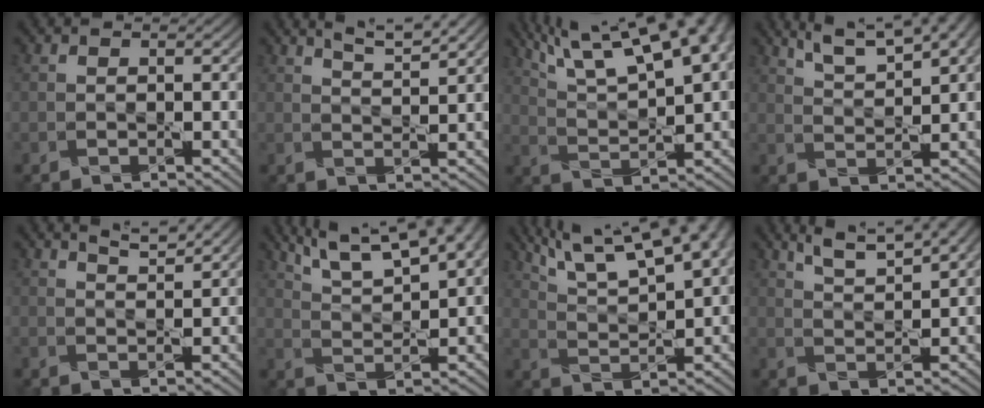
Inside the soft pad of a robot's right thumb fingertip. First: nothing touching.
{"total": 4.5, "force": [3.4, 0.6, 2.8], "torque": [-0.046, 0.004, 0.061]}
{"total": 16.9, "force": [10.2, 5.1, 12.4], "torque": [-0.223, 0.035, 0.152]}
{"total": 8.3, "force": [5.7, 2.0, 5.6], "torque": [-0.112, 0.011, 0.100]}
{"total": 3.2, "force": [2.5, 0.5, 2.0], "torque": [-0.032, 0.002, 0.048]}
{"total": 12.3, "force": [8.1, 3.5, 8.6], "torque": [-0.164, 0.025, 0.122]}
{"total": 15.4, "force": [9.8, 4.5, 11.0], "torque": [-0.200, 0.035, 0.145]}
{"total": 6.6, "force": [4.7, 1.3, 4.4], "torque": [-0.096, 0.011, 0.092]}